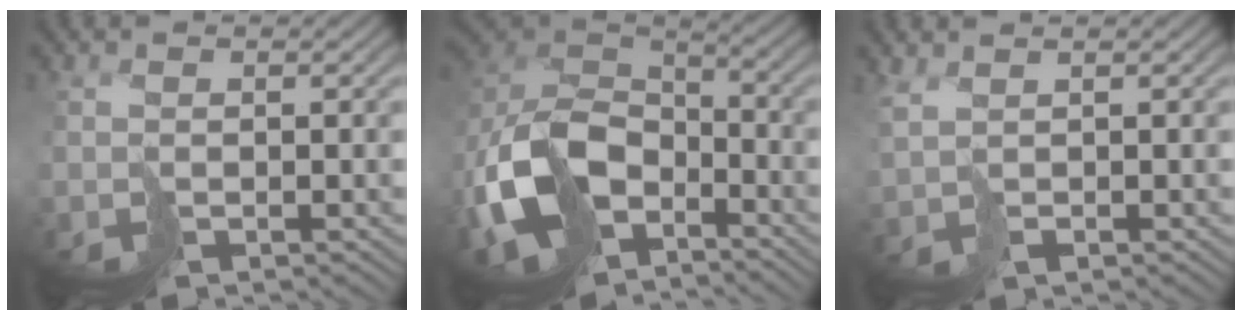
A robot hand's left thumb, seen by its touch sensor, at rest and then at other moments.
{"total": 14.2, "force": [-5.8, 9.5, 8.8], "torque": [-0.224, -0.026, -0.123]}
{"total": 2.2, "force": [2.0, 0.4, 0.9], "torque": [-0.021, 0.004, 0.038]}